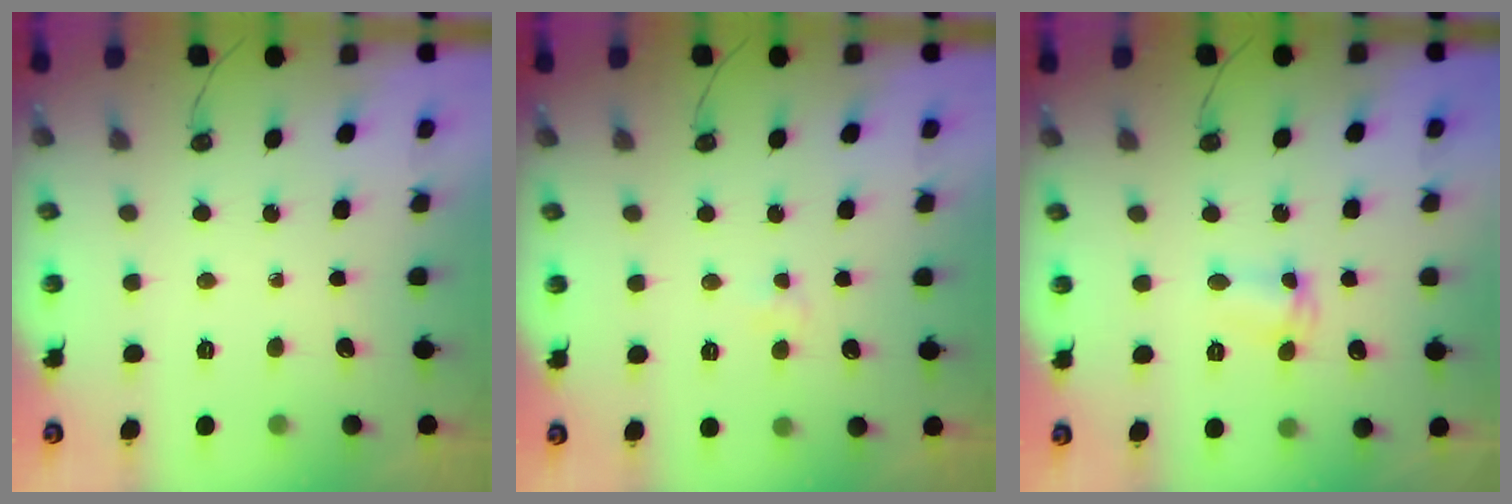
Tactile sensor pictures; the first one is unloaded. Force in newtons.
{"total": 2.3, "press": 2.3, "slide": 0.5}
{"total": 4.0, "press": 4.0, "slide": 0.4}